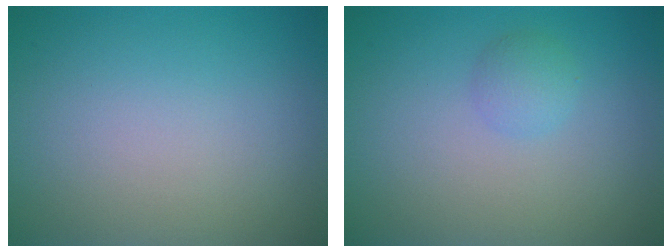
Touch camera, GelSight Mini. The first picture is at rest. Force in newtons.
{"total": 1.3, "press": 1.3, "slide": 0.0}